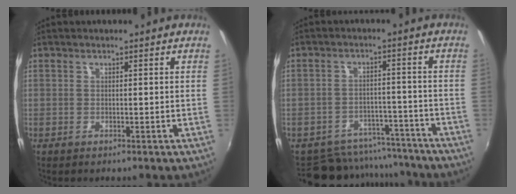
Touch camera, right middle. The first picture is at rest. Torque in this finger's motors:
{"motor_torque": [-0.47, -0.56, -0.17, -0.06]}